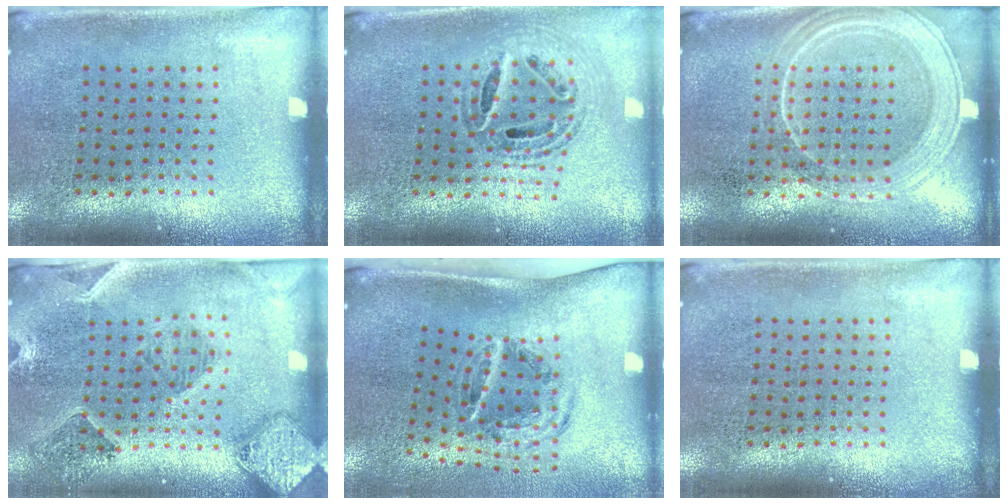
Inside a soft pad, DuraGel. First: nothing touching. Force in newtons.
{"total": 0.9, "press": 0.9, "slide": 0.2}
{"total": 1.8, "press": 1.8, "slide": 0.4}
{"total": 1.5, "press": 1.4, "slide": 0.4}
{"total": 1.5, "press": 1.1, "slide": 1.0}
{"total": 0.0}